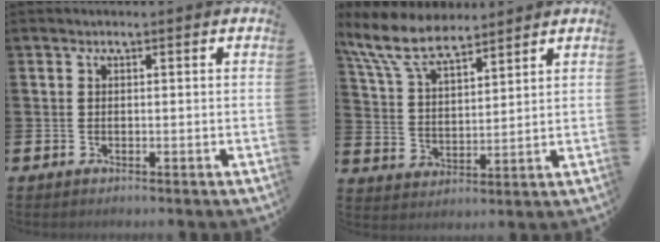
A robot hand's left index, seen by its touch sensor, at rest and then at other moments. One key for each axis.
{"total": 8.6, "fx": 7.5, "fy": 2.3, "fz": 3.4, "tx": -0.102, "ty": -0.027, "tz": 0.138}